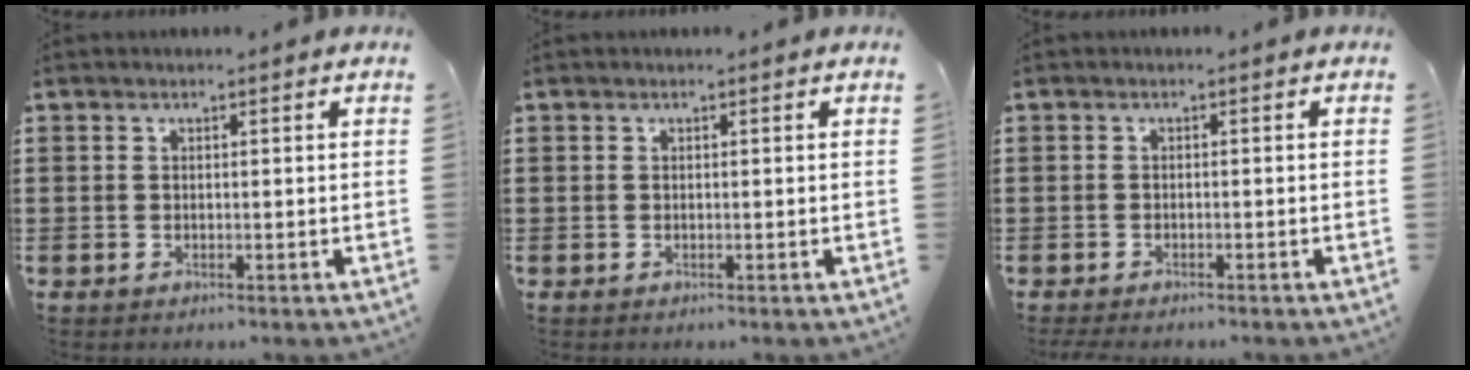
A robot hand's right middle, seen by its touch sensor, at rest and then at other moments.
{"total": 0.0}
{"total": 0.8, "force": [-0.8, 0.1, 0.2], "torque": [-0.005, -0.003, -0.015]}